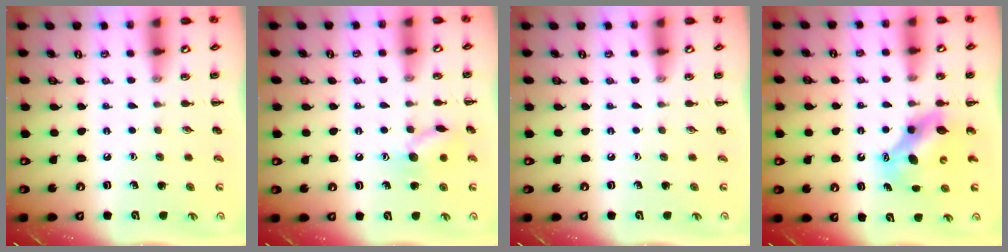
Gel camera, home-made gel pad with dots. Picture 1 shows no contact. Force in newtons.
{"total": 9.7, "press": 9.6, "slide": 0.7}
{"total": 0.0}
{"total": 6.5, "press": 6.4, "slide": 1.3}